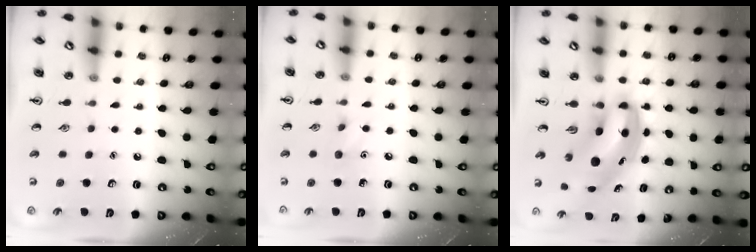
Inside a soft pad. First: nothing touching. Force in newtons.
{"total": 4.9, "press": 4.6, "slide": 1.6}
{"total": 6.7, "press": 6.6, "slide": 1.2}